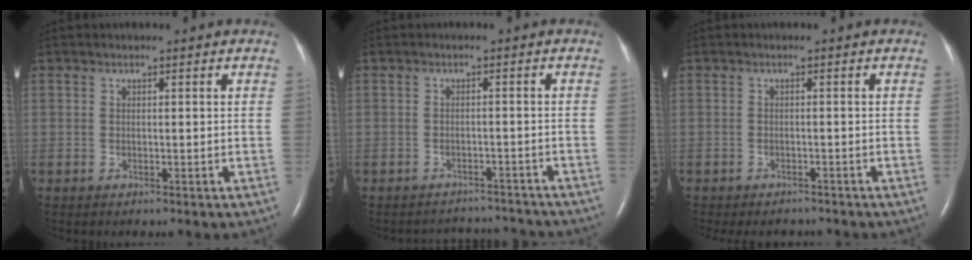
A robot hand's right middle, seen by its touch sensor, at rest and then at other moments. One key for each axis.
{"total": 6.5, "fx": -6.3, "fy": 1.0, "fz": -0.7, "tx": 0.007, "ty": 0.016, "tz": -0.076}
{"total": 6.2, "fx": -5.7, "fy": 2.0, "fz": 1.6, "tx": -0.018, "ty": -0.003, "tz": -0.069}